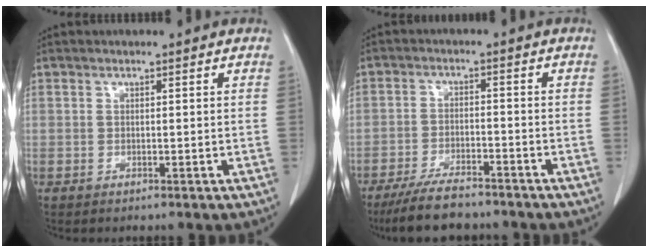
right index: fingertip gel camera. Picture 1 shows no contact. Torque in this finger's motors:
{"motor_torque": [-0.70, -0.30, -0.17, -0.08]}